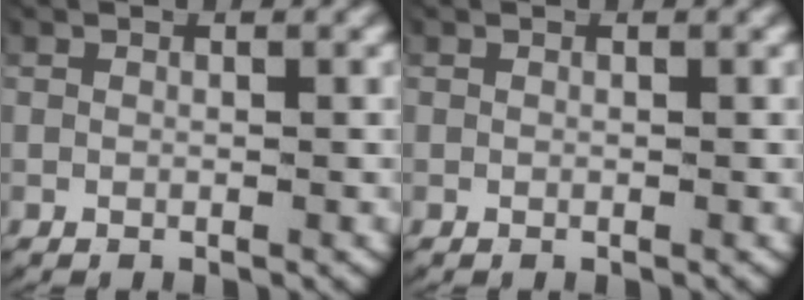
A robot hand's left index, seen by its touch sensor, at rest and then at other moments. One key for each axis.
{"total": 0.0}